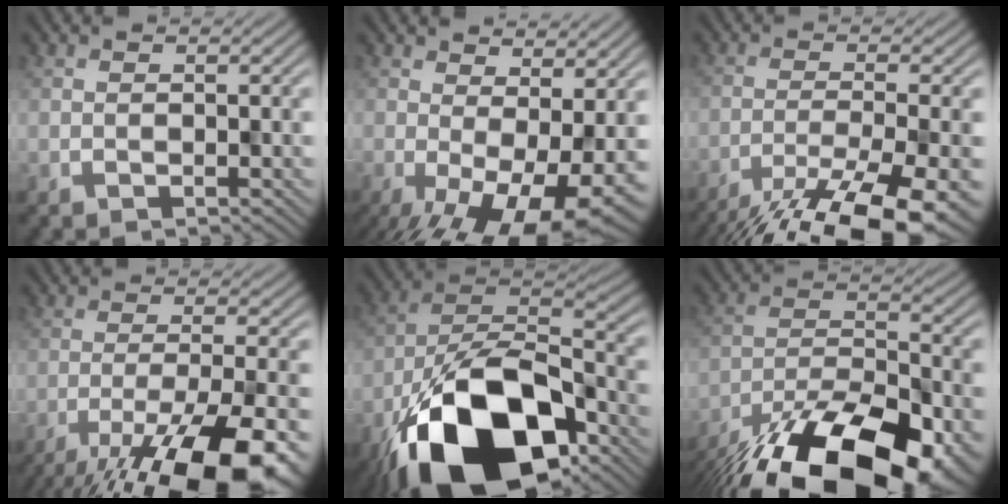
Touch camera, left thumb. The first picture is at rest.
{"total": 11.1, "force": [-3.0, 4.3, 9.8], "torque": [-0.160, -0.025, -0.026]}
{"total": 14.9, "force": [-11.5, 3.2, 9.0], "torque": [-0.153, -0.034, -0.159]}
{"total": 16.3, "force": [-11.1, 4.3, 11.2], "torque": [-0.165, -0.032, -0.155]}
{"total": 19.8, "force": [-11.3, 9.5, 13.1], "torque": [-0.243, -0.033, -0.187]}
{"total": 19.2, "force": [-14.0, 6.8, 11.3], "torque": [-0.195, -0.056, -0.213]}